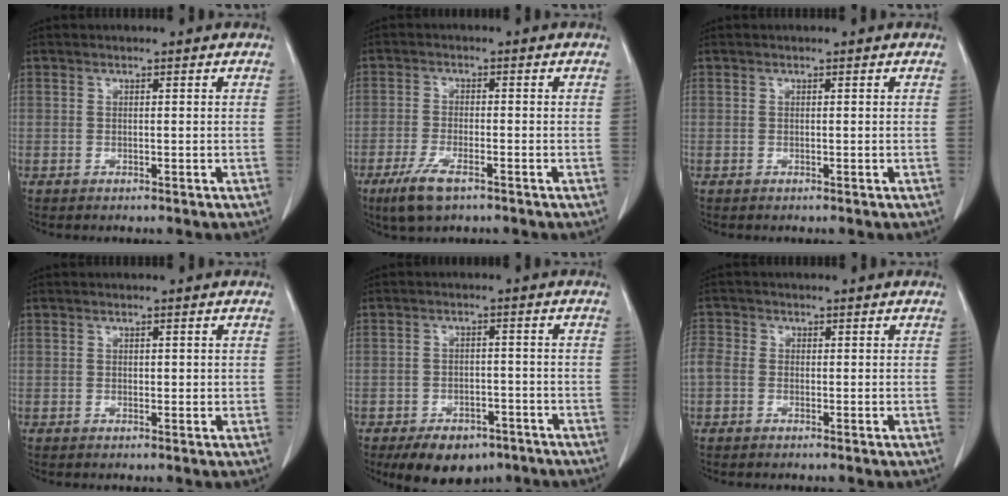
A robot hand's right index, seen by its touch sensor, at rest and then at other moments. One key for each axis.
{"total": 5.6, "fx": -3.5, "fy": 1.5, "fz": 4.1, "tx": -0.088, "ty": -0.011, "tz": -0.061}
{"total": 0.0}
{"total": 0.9, "fx": 0.2, "fy": 0.6, "fz": 0.7, "tx": -0.005, "ty": 0.000, "tz": 0.003}
{"total": 8.3, "fx": -5.7, "fy": 4.8, "fz": 3.7, "tx": -0.047, "ty": 0.006, "tz": -0.079}
{"total": 3.2, "fx": -0.3, "fy": 2.6, "fz": 1.9, "tx": -0.060, "ty": 0.015, "tz": -0.010}